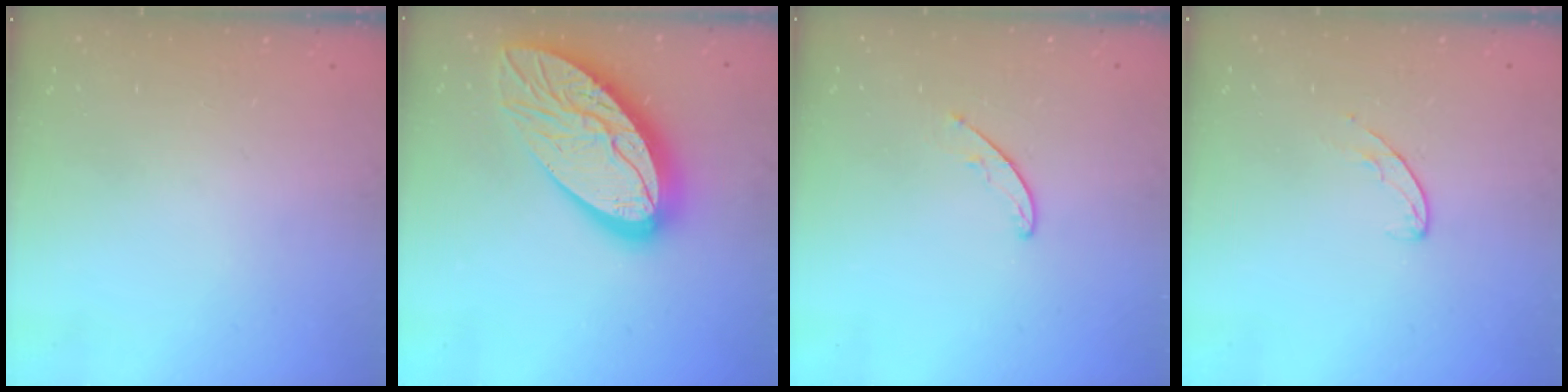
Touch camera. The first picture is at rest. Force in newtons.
{"total": 22.3, "press": 22.2, "slide": 2.0}
{"total": 5.1, "press": 5.0, "slide": 0.4}
{"total": 5.4, "press": 5.4, "slide": 0.4}